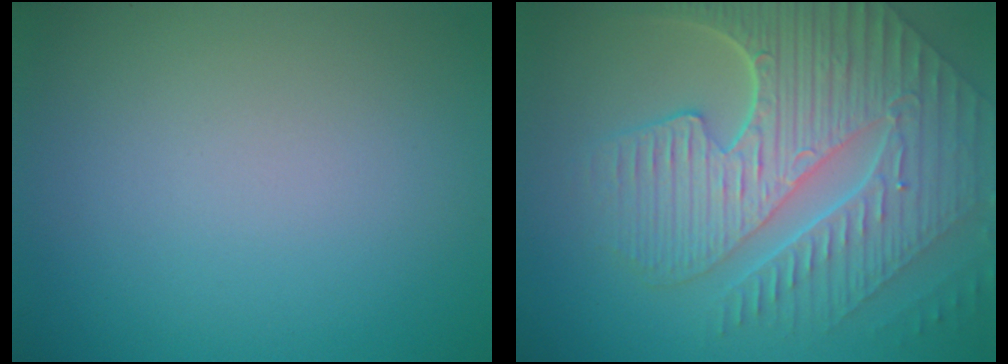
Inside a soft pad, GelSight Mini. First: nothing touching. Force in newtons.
{"total": 9.8, "press": 6.5, "slide": 7.3}